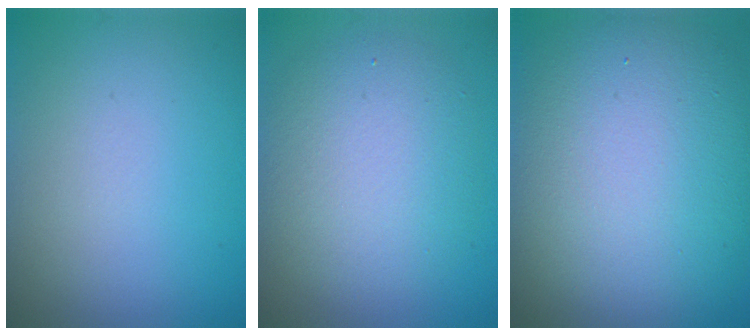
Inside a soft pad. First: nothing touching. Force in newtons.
{"total": 5.9, "press": 5.8, "slide": 0.6}
{"total": 14.4, "press": 14.4, "slide": 1.0}